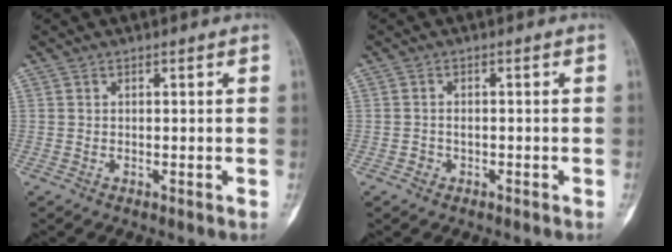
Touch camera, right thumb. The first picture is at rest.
{"total": 1.2, "force": [-0.6, 1.0, 0.5], "torque": [-0.006, 0.010, -0.009]}